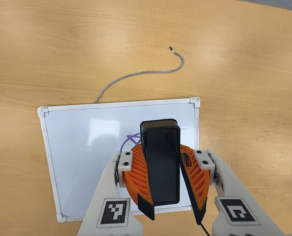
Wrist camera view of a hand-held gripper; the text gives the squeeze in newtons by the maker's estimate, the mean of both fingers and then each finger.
{"total": 12.5, "left": 12.4, "right": 12.7}